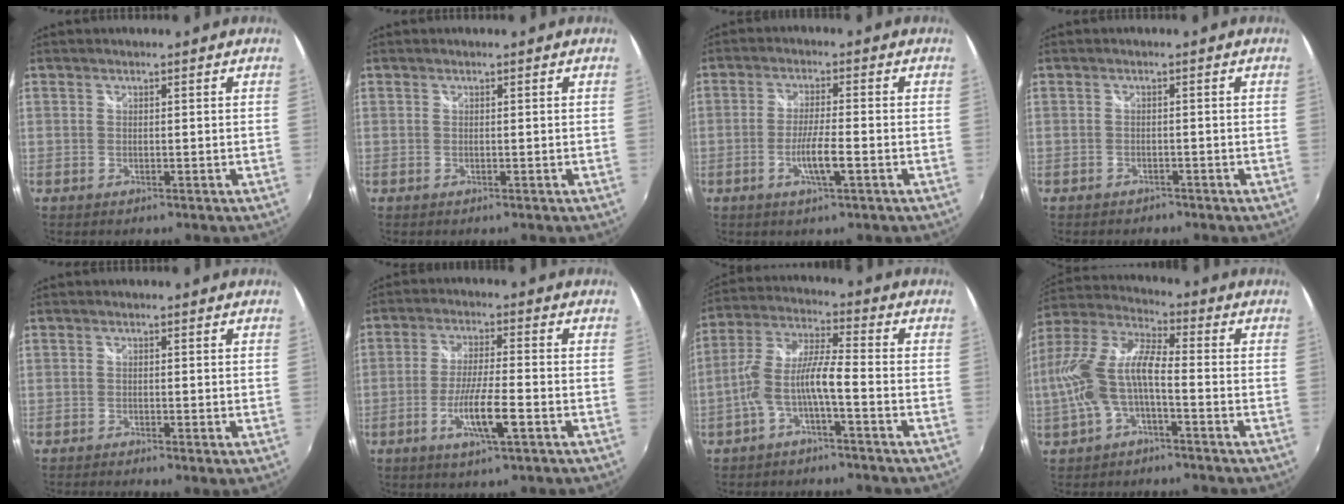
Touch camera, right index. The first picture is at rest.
{"total": 0.0}
{"total": 5.5, "force": [-2.1, 0.3, 5.1], "torque": [-0.096, -0.007, -0.038]}
{"total": 2.2, "force": [-1.7, 1.3, 0.4], "torque": [-0.014, -0.003, -0.024]}
{"total": 2.1, "force": [-1.2, 0.2, 1.6], "torque": [-0.032, -0.008, -0.021]}
{"total": 8.3, "force": [-3.4, 0.7, 7.5], "torque": [-0.144, -0.010, -0.062]}
{"total": 7.9, "force": [-3.3, 1.1, 7.1], "torque": [-0.163, 0.014, -0.061]}
{"total": 12.3, "force": [-2.8, 4.2, 11.2], "torque": [-0.236, 0.008, -0.051]}